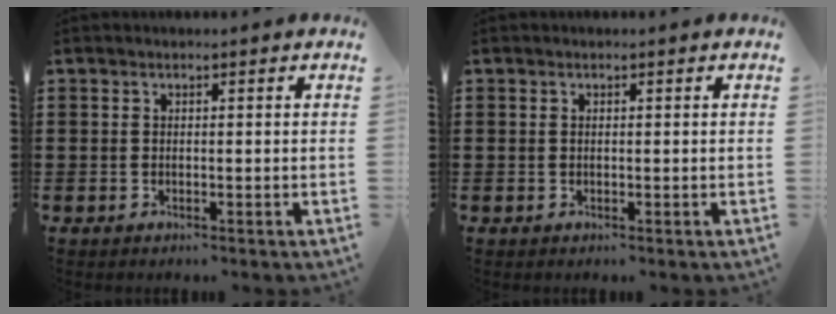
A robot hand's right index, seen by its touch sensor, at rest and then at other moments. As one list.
[{"total": 0.0}]